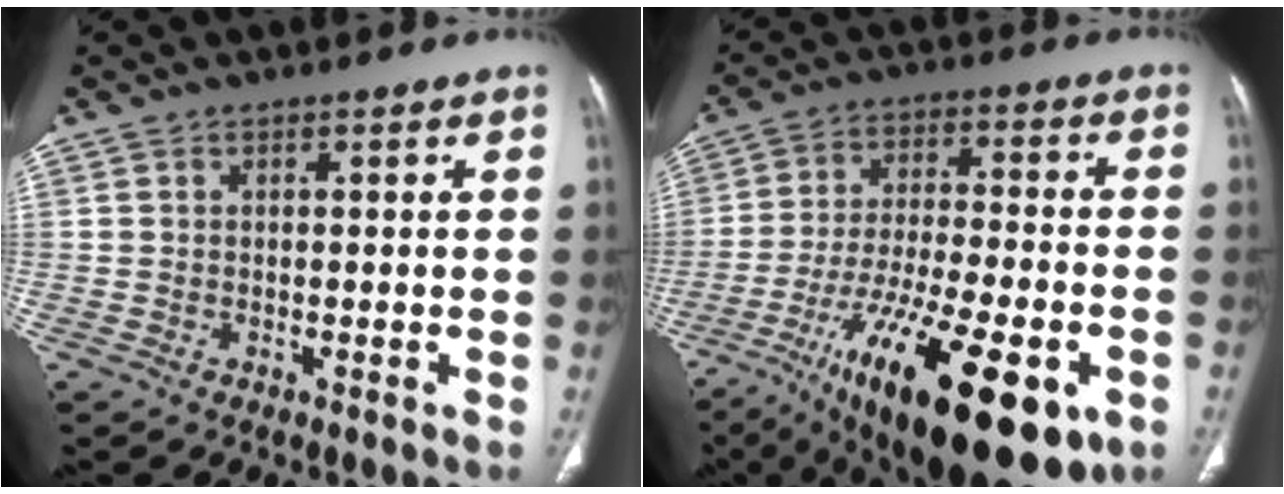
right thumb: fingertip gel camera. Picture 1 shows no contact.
{"total": 26.2, "force": [-11.9, 9.0, 21.6], "torque": [-0.337, 0.024, -0.181]}